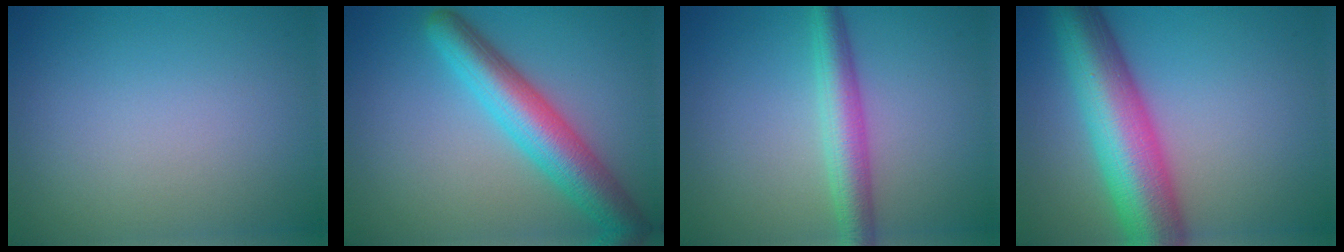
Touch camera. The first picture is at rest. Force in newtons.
{"total": 6.6, "press": 6.6, "slide": 0.2}
{"total": 4.0, "press": 4.0, "slide": 0.1}
{"total": 10.4, "press": 10.4, "slide": 0.3}